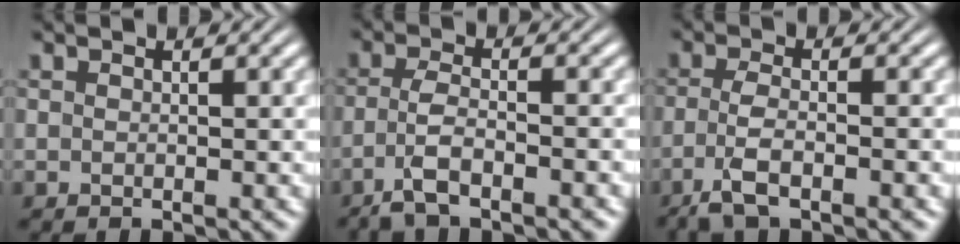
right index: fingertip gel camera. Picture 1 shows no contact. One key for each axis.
{"total": 3.7, "fx": -2.4, "fy": 1.0, "fz": 2.6, "tx": -0.056, "ty": -0.007, "tz": -0.039}
{"total": 3.4, "fx": -2.1, "fy": 0.7, "fz": 2.6, "tx": -0.059, "ty": -0.011, "tz": -0.030}